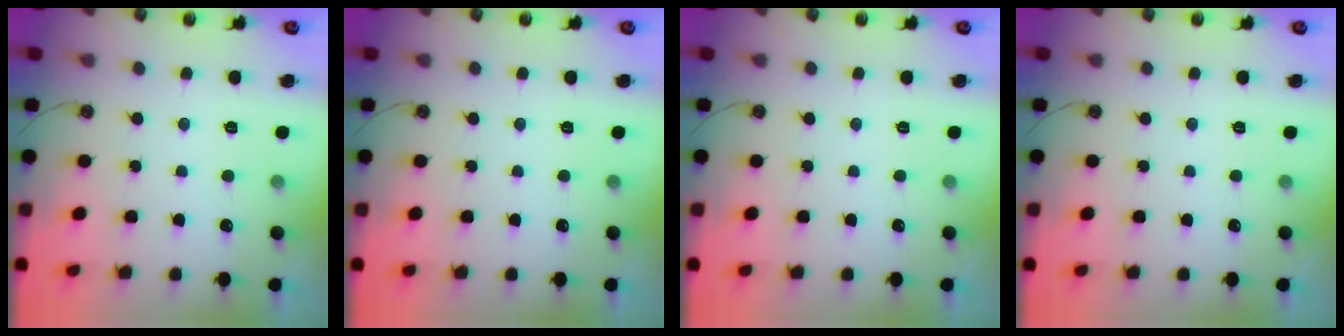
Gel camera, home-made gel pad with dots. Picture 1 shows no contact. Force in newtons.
{"total": 0.0}
{"total": 0.0}
{"total": 0.0}